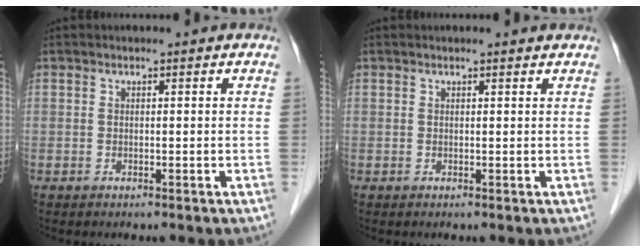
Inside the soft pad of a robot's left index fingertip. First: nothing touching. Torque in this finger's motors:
{"motor_torque": [0.28, -0.26, 0.04, 0.02]}